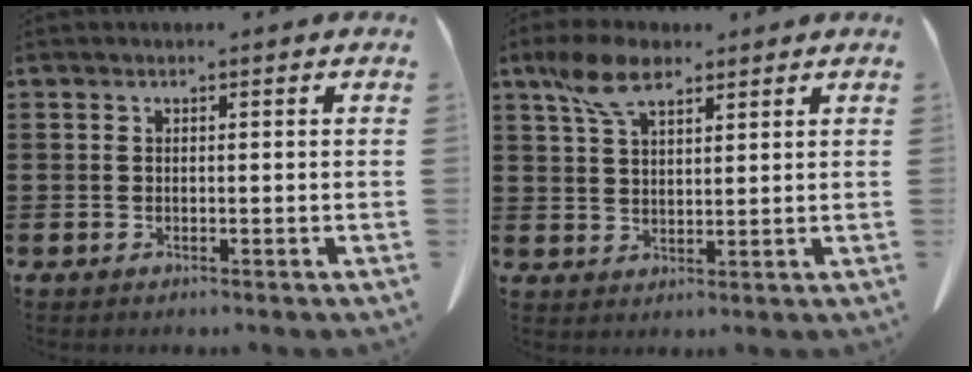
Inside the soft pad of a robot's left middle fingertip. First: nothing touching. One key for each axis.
{"total": 7.0, "fx": 4.4, "fy": 3.3, "fz": 4.3, "tx": -0.099, "ty": 0.006, "tz": 0.082}